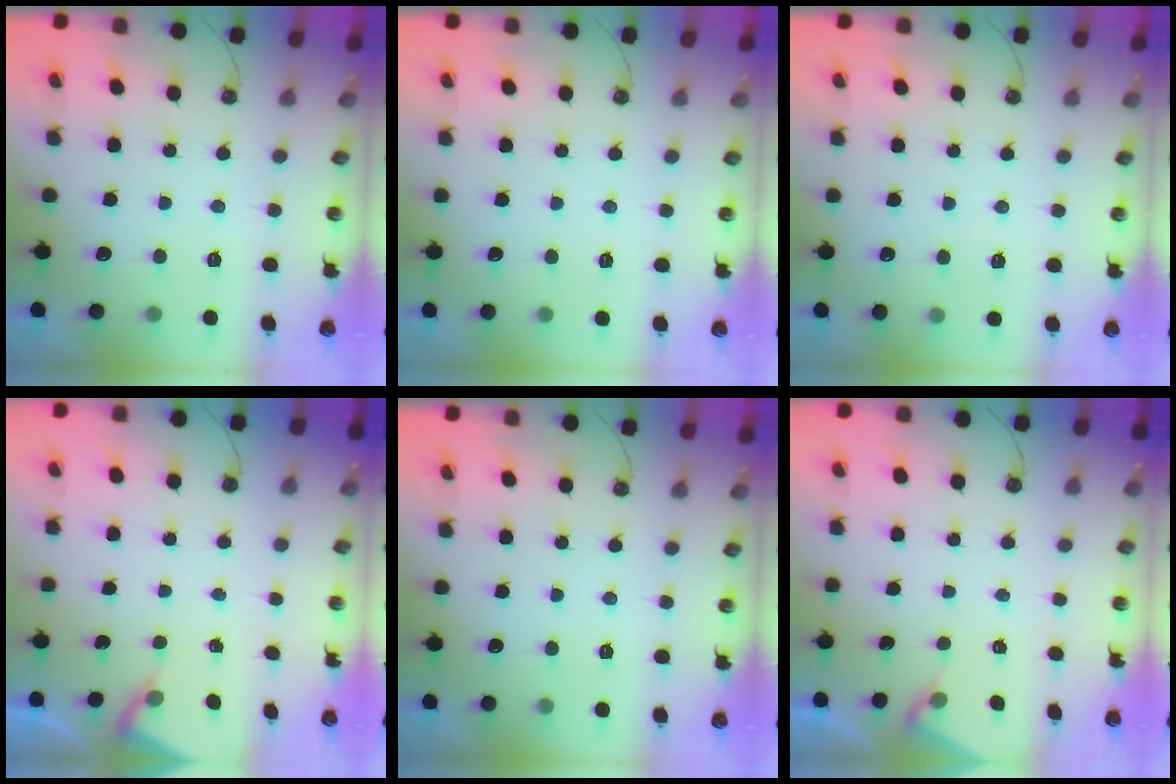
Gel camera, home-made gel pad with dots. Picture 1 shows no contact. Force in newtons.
{"total": 2.8, "press": 2.8, "slide": 0.5}
{"total": 3.2, "press": 3.2, "slide": 0.6}
{"total": 2.2, "press": 2.1, "slide": 0.3}
{"total": 0.0}
{"total": 3.0, "press": 2.9, "slide": 0.4}